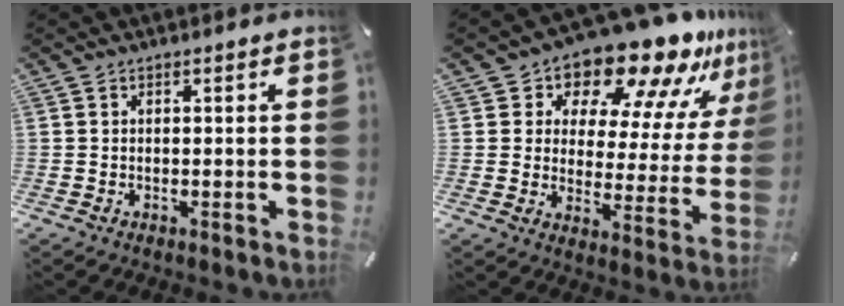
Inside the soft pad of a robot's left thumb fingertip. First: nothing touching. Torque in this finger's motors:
{"motor_torque": [2.51, 2.50, 1.49, -1.28, 0.13]}